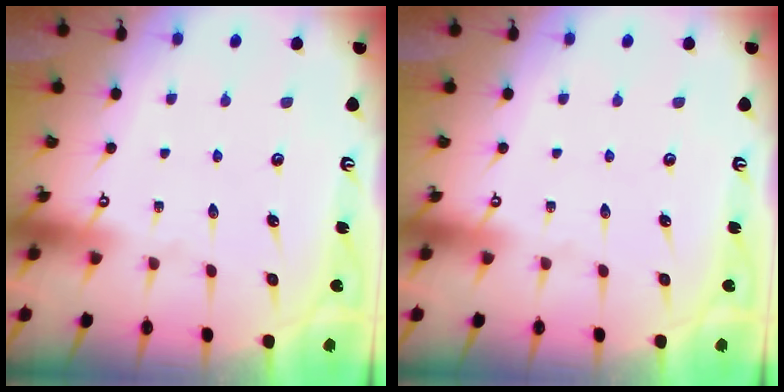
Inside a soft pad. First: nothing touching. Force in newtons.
{"total": 0.0}